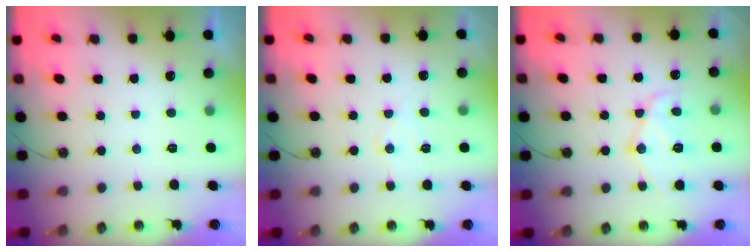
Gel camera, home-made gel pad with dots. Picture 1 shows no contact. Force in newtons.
{"total": 7.0, "press": 7.0, "slide": 0.6}
{"total": 12.4, "press": 12.4, "slide": 1.1}